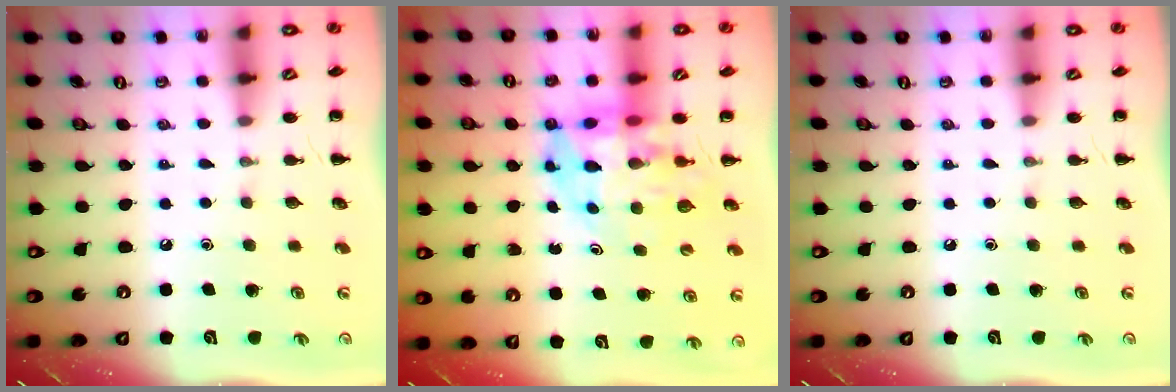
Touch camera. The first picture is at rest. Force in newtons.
{"total": 9.6, "press": 9.1, "slide": 3.1}
{"total": 0.0}